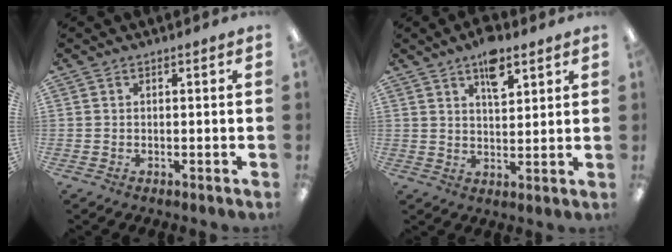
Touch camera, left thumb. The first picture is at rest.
{"total": 8.3, "force": [5.4, 3.8, 5.0], "torque": [-0.063, -0.026, 0.089]}